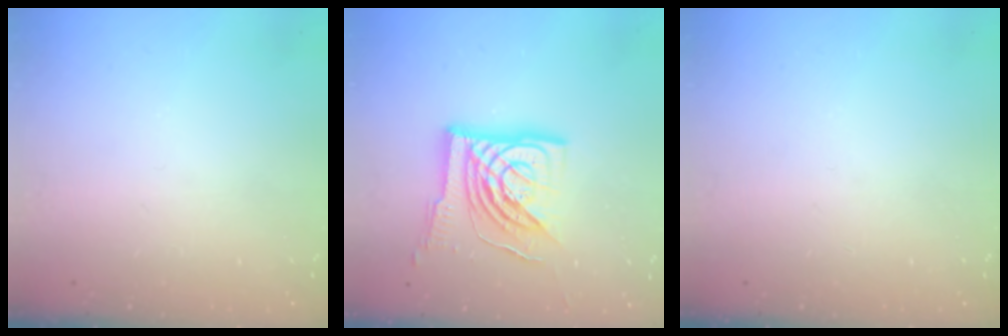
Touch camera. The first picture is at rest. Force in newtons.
{"total": 15.5, "press": 15.4, "slide": 1.8}
{"total": 0.0}